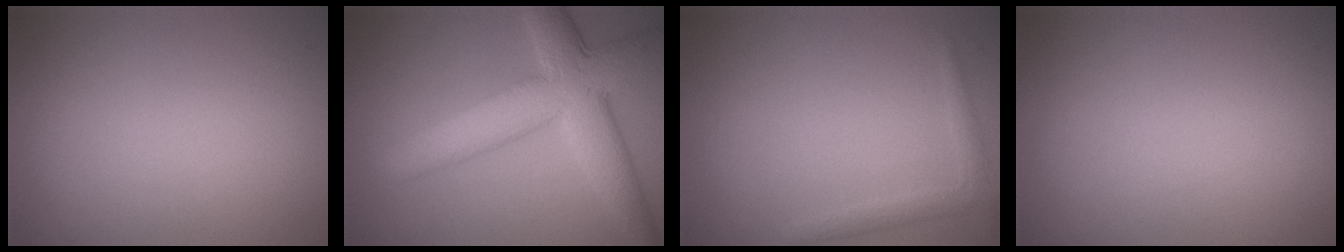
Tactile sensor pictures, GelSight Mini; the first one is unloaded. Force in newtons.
{"total": 7.4, "press": 7.4, "slide": 0.3}
{"total": 1.5, "press": 1.5, "slide": 0.1}
{"total": 0.0}